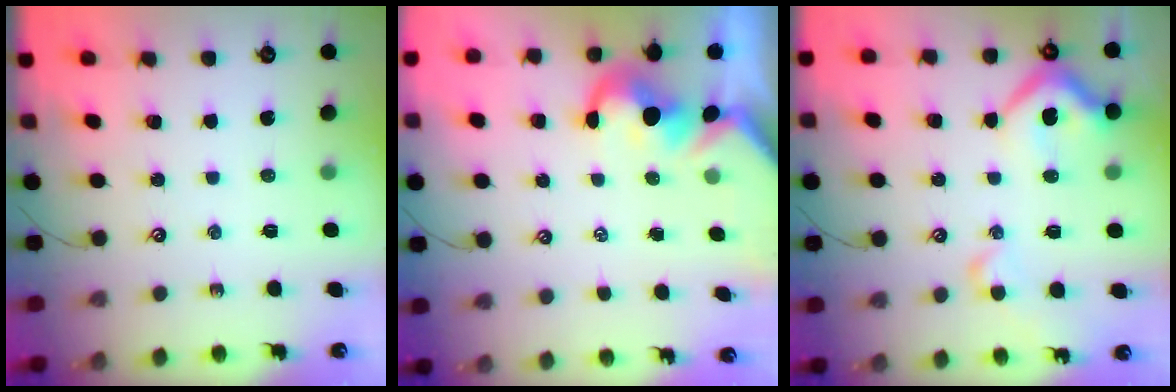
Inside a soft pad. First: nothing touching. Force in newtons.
{"total": 3.0, "press": 2.8, "slide": 1.1}
{"total": 10.3, "press": 10.2, "slide": 1.5}